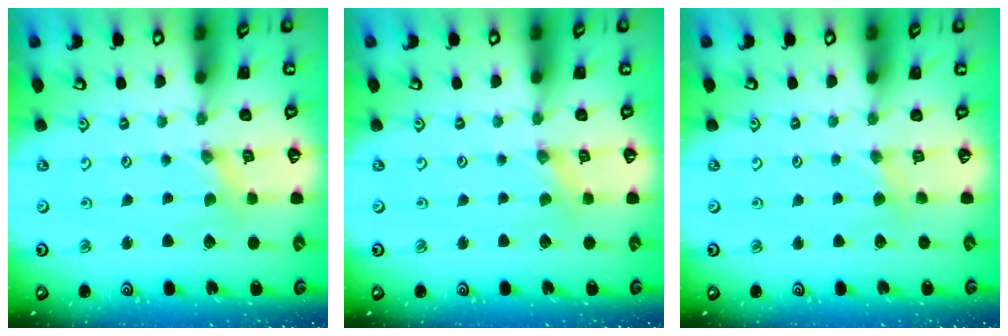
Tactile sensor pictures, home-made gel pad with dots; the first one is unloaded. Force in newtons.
{"total": 1.7, "press": 1.7, "slide": 0.3}
{"total": 1.9, "press": 1.9, "slide": 0.3}